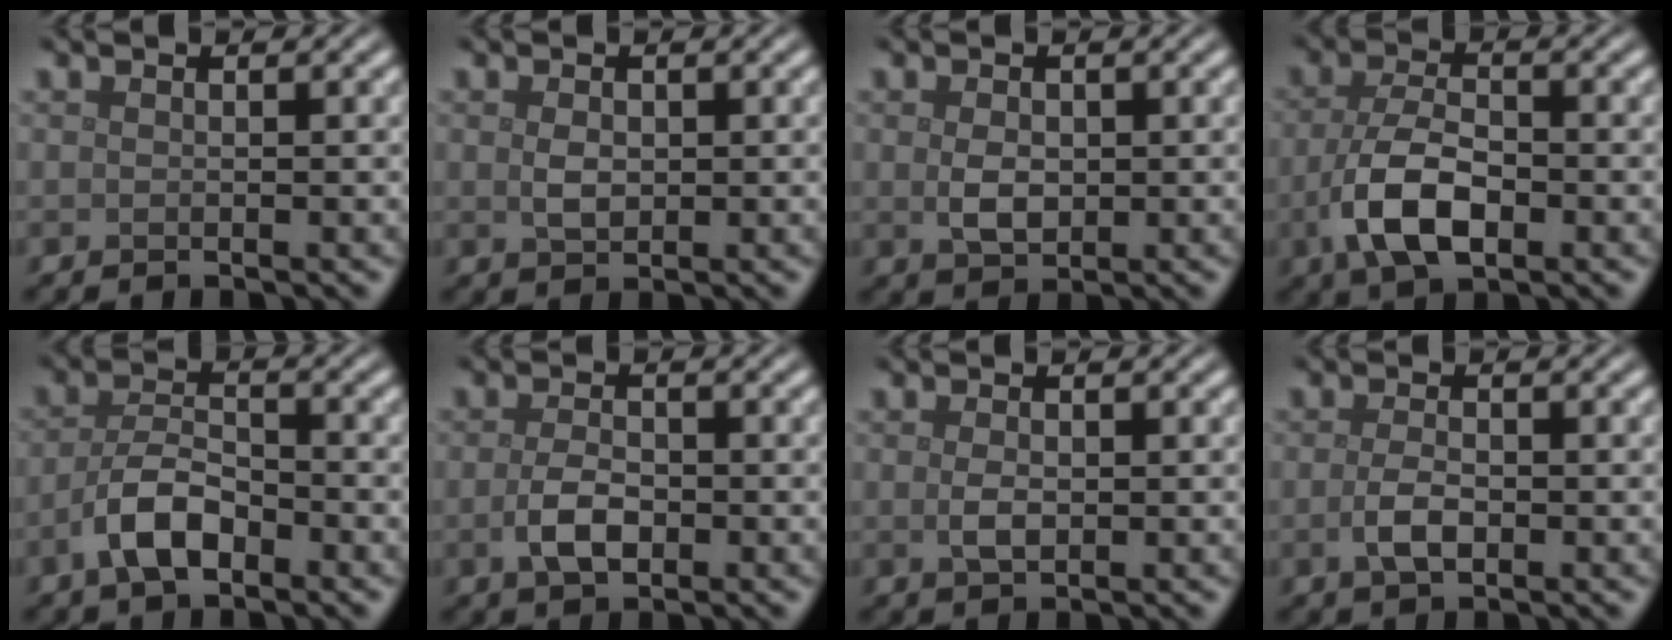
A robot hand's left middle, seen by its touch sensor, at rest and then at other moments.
{"total": 1.7, "force": [0.2, 1.2, 1.2], "torque": [-0.028, -0.002, 0.005]}
{"total": 2.3, "force": [0.1, 1.6, 1.7], "torque": [-0.036, -0.002, 0.004]}
{"total": 5.9, "force": [-1.9, 3.0, 4.7], "torque": [-0.099, -0.005, -0.038]}
{"total": 4.3, "force": [-2.1, 2.0, 3.1], "torque": [-0.060, 0.005, -0.045]}
{"total": 2.9, "force": [-0.7, 1.7, 2.3], "torque": [-0.049, -0.002, -0.012]}
{"total": 1.6, "force": [0.0, 1.0, 1.3], "torque": [-0.031, -0.003, 0.002]}
{"total": 2.3, "force": [-0.5, 1.2, 1.9], "torque": [-0.043, -0.003, -0.010]}